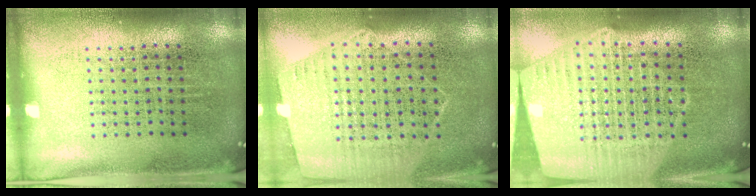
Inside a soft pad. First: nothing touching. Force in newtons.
{"total": 1.2, "press": 1.2, "slide": 0.4}
{"total": 2.6, "press": 2.2, "slide": 1.4}